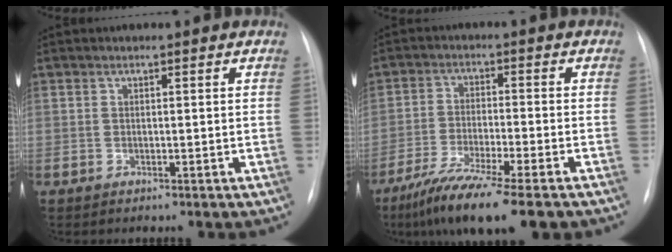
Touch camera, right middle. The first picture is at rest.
{"total": 12.6, "force": [-9.0, 0.4, 8.8], "torque": [-0.153, -0.036, -0.148]}